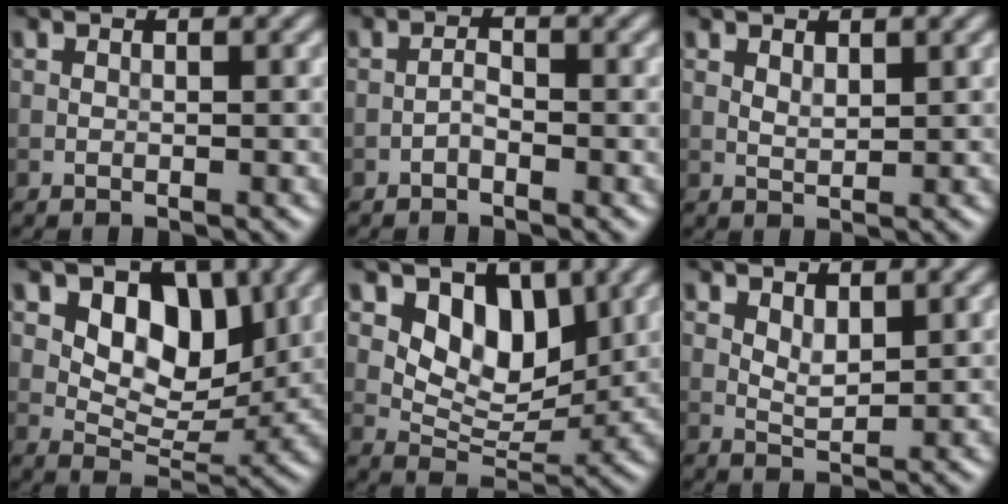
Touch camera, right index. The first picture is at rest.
{"total": 1.0, "force": [-0.7, 0.3, 0.7], "torque": [-0.013, 0.004, -0.016]}
{"total": 1.2, "force": [0.7, 0.6, 0.7], "torque": [-0.015, -0.002, 0.017]}
{"total": 6.5, "force": [2.3, 4.2, 4.4], "torque": [-0.060, -0.013, 0.034]}
{"total": 5.9, "force": [2.5, 3.7, 3.8], "torque": [-0.057, -0.015, 0.038]}
{"total": 1.9, "force": [1.0, 0.9, 1.4], "torque": [-0.028, -0.004, 0.022]}